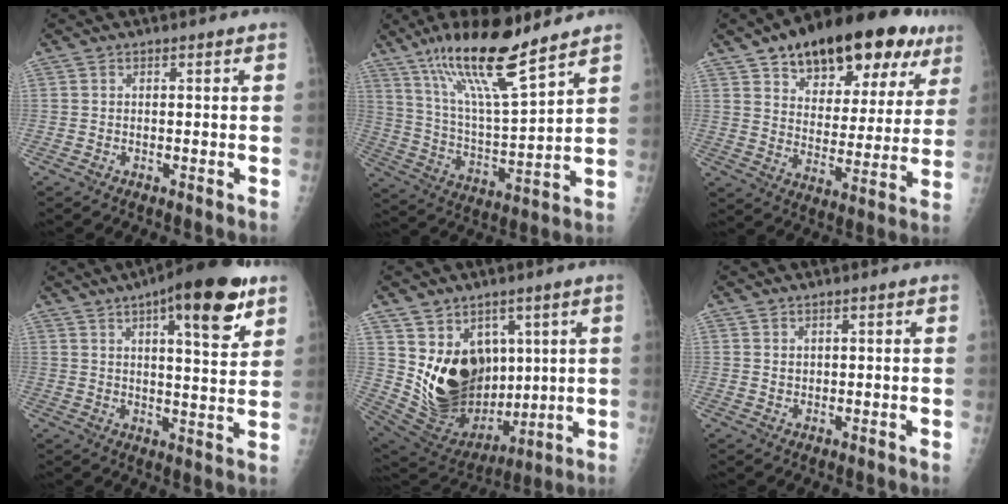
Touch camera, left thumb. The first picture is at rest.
{"total": 17.5, "force": [12.3, 2.9, 12.1], "torque": [-0.205, -0.062, 0.230]}
{"total": 25.3, "force": [14.9, 12.4, 16.2], "torque": [-0.199, -0.015, 0.220]}
{"total": 16.5, "force": [9.0, 4.6, 13.0], "torque": [-0.164, -0.033, 0.126]}
{"total": 18.1, "force": [3.9, 13.5, 11.5], "torque": [-0.161, -0.035, 0.110]}
{"total": 1.1, "force": [0.6, 0.8, 0.4], "torque": [0.001, -0.004, 0.012]}